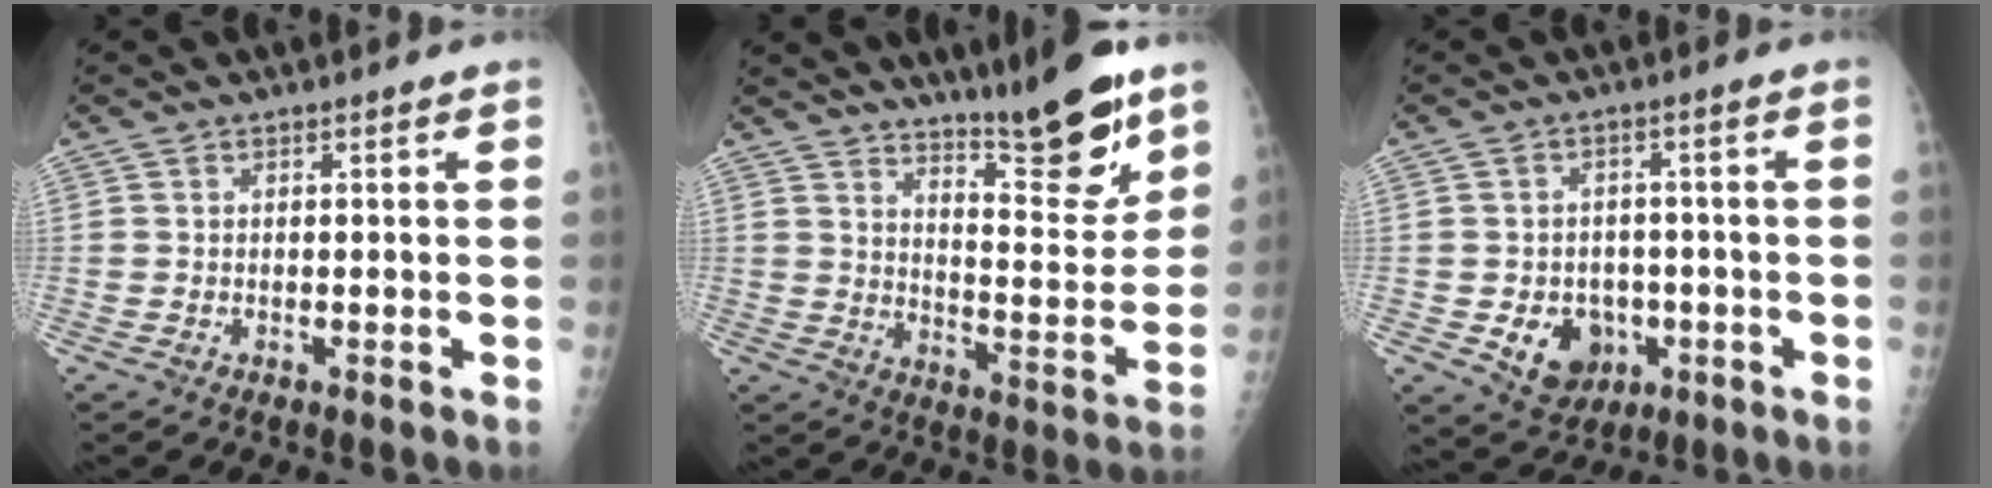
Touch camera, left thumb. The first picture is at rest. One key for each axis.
{"total": 15.3, "fx": 11.2, "fy": 3.1, "fz": 9.8, "tx": -0.110, "ty": -0.086, "tz": 0.180}
{"total": 8.3, "fx": -2.4, "fy": 6.8, "fz": 4.2, "tx": -0.036, "ty": 0.012, "tz": -0.025}